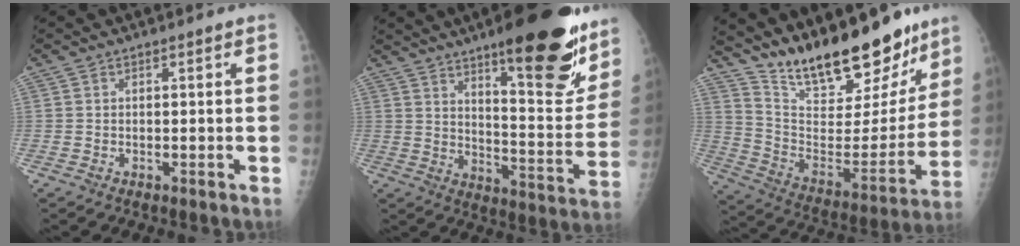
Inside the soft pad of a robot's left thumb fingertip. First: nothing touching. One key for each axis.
{"total": 24.2, "fx": 14.9, "fy": 6.4, "fz": 17.9, "tx": -0.208, "ty": -0.081, "tz": 0.218}
{"total": 26.0, "fx": 20.5, "fy": 9.0, "fz": 13.2, "tx": -0.175, "ty": -0.099, "tz": 0.327}